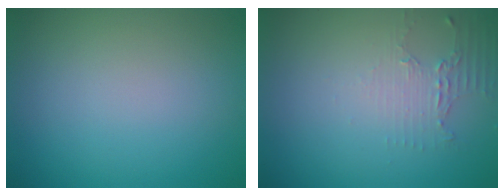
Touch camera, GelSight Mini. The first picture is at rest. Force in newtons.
{"total": 2.2, "press": 1.5, "slide": 1.5}